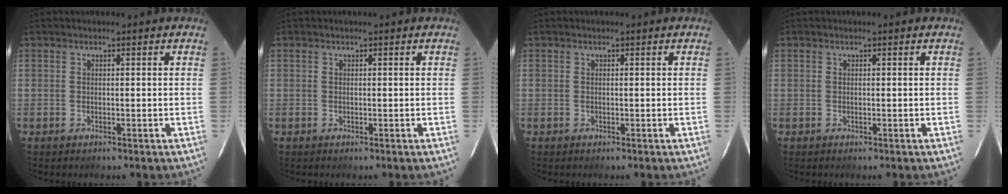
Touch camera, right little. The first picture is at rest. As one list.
[{"total": 0.0}, {"total": 0.0}, {"total": 0.0}]